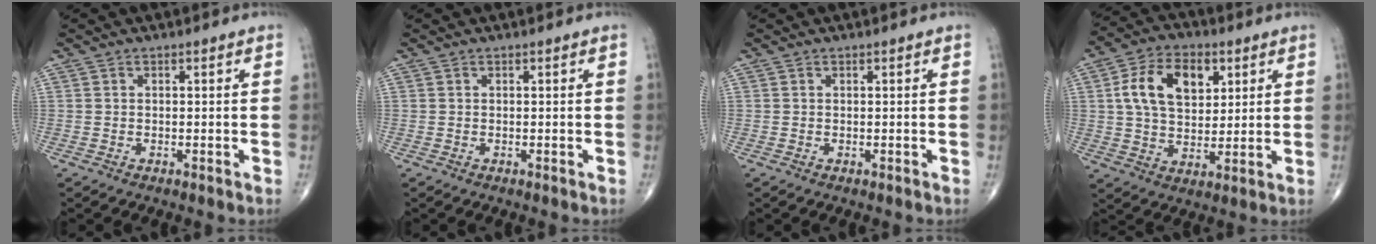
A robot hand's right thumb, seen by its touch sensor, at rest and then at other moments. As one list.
[{"total": 0.0}, {"total": 0.0}, {"total": 13.3, "force": [4.0, 8.5, 9.4], "torque": [-0.138, -0.003, 0.069]}]